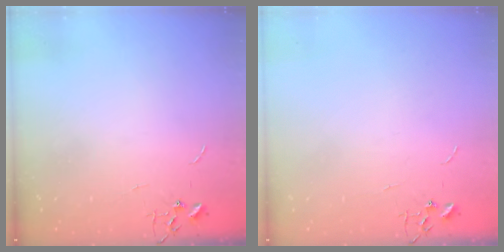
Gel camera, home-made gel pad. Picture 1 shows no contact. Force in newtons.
{"total": 0.0}